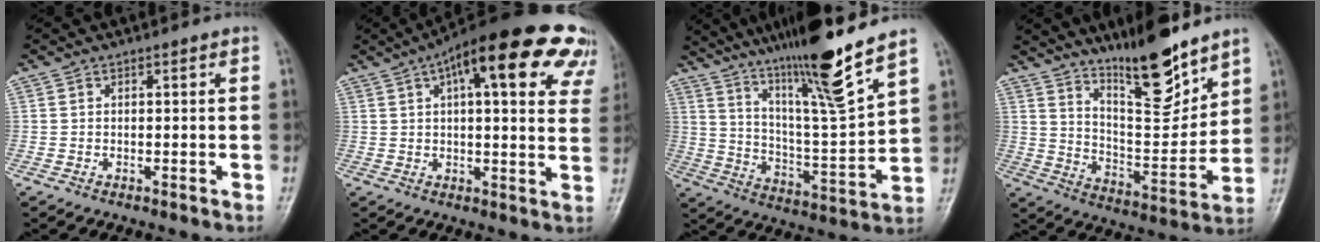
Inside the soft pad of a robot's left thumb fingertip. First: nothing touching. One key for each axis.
{"total": 25.4, "fx": 13.0, "fy": 8.4, "fz": 20.1, "tx": -0.253, "ty": 0.020, "tz": 0.161}
{"total": 18.4, "fx": 13.6, "fy": -0.1, "fz": 12.4, "tx": -0.193, "ty": -0.076, "tz": 0.237}
{"total": 15.4, "fx": 11.6, "fy": 3.9, "fz": 9.3, "tx": -0.114, "ty": -0.091, "tz": 0.201}